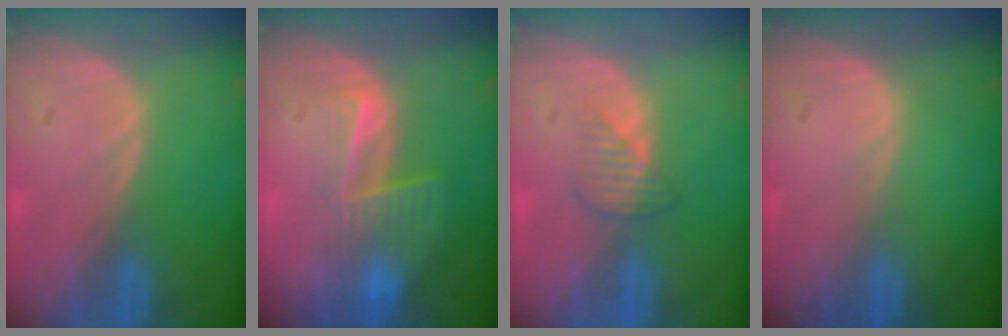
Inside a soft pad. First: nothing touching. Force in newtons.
{"total": 6.6, "press": 5.6, "slide": 3.5}
{"total": 2.5, "press": 2.5, "slide": 0.3}
{"total": 0.0}